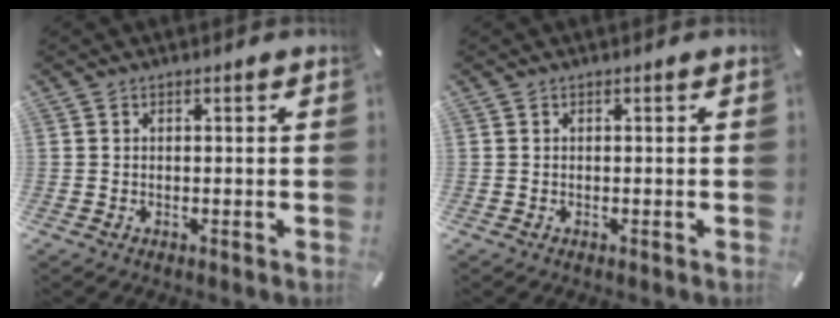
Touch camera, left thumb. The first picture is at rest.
{"total": 0.0}